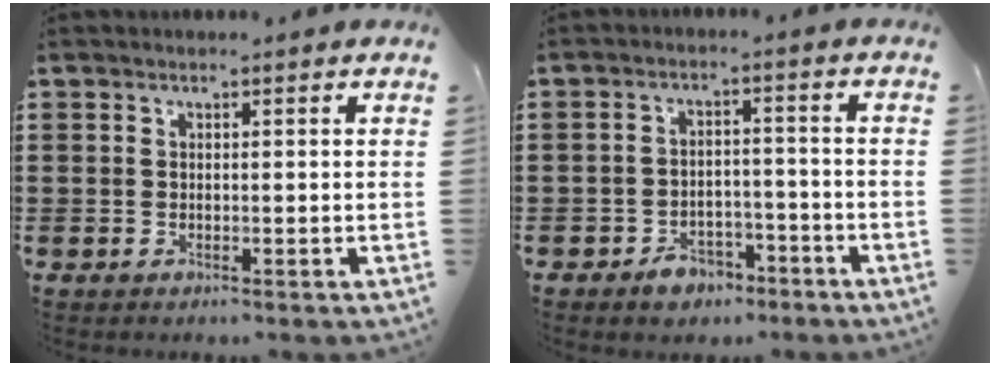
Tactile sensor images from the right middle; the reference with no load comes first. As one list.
[{"total": 3.7, "force": [-3.2, 1.7, 0.9], "torque": [-0.017, 0.010, -0.063]}]